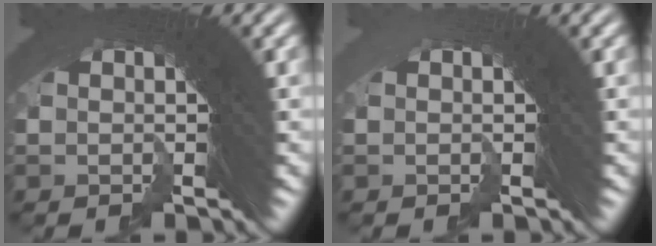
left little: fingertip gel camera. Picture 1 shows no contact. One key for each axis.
{"total": 2.9, "fx": -0.7, "fy": -1.8, "fz": -2.2, "tx": 0.031, "ty": -0.008, "tz": -0.007}